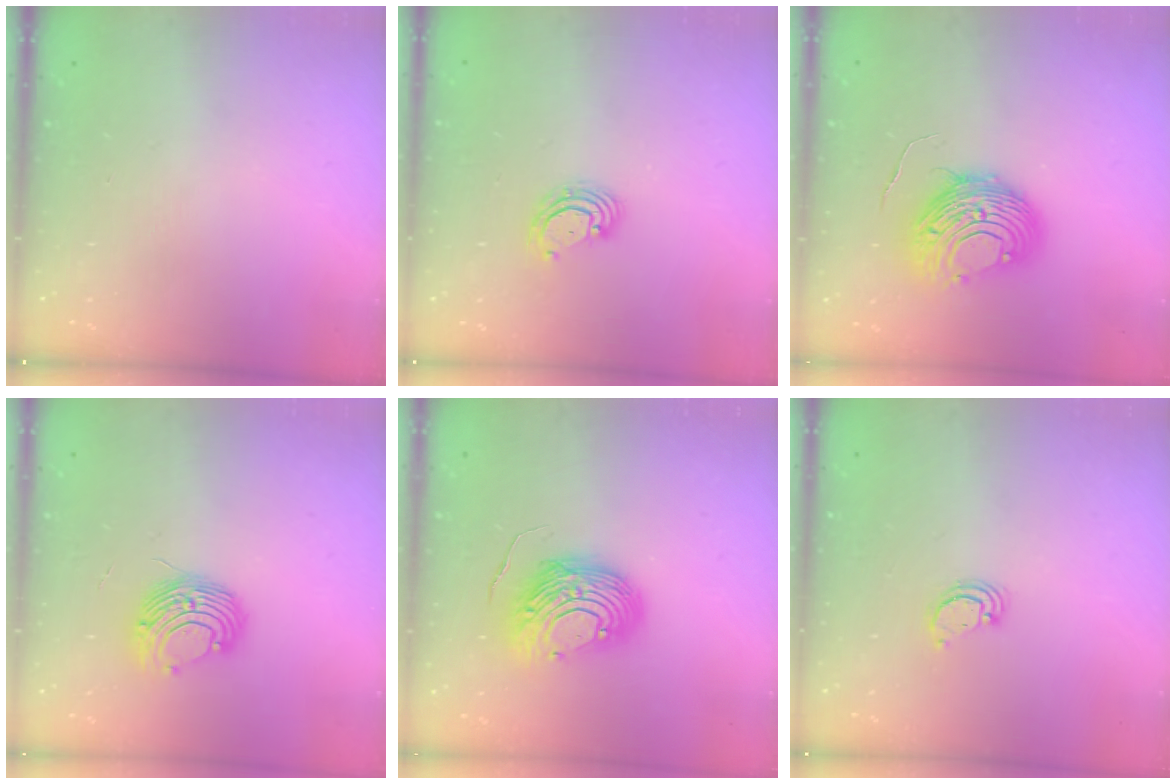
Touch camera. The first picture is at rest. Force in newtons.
{"total": 4.2, "press": 4.2, "slide": 0.3}
{"total": 11.0, "press": 11.0, "slide": 1.0}
{"total": 11.4, "press": 11.3, "slide": 1.1}
{"total": 12.4, "press": 12.3, "slide": 1.0}
{"total": 2.6, "press": 2.6, "slide": 0.2}